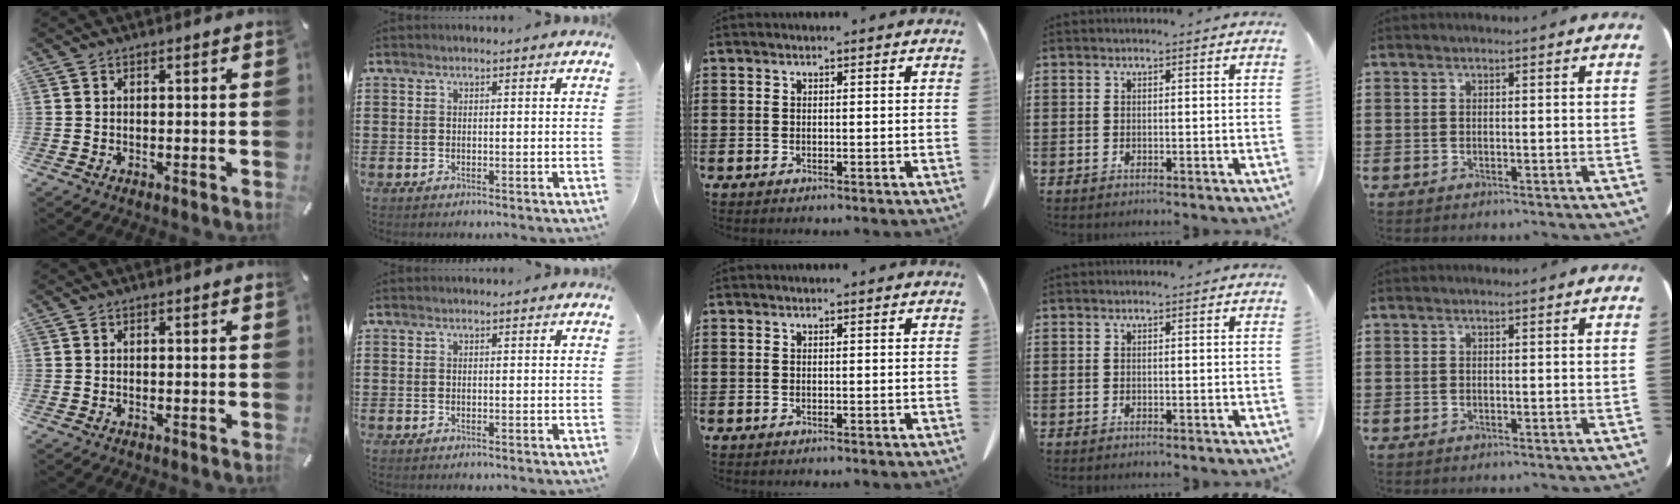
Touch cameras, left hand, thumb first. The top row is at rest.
{}